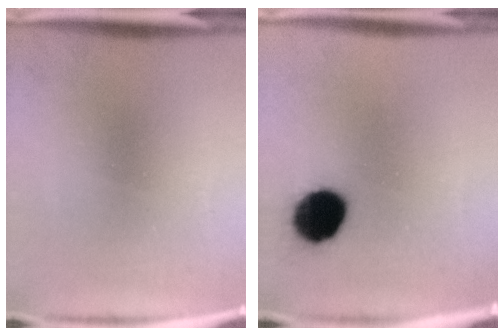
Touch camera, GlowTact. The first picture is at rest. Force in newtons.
{"total": 12.8}